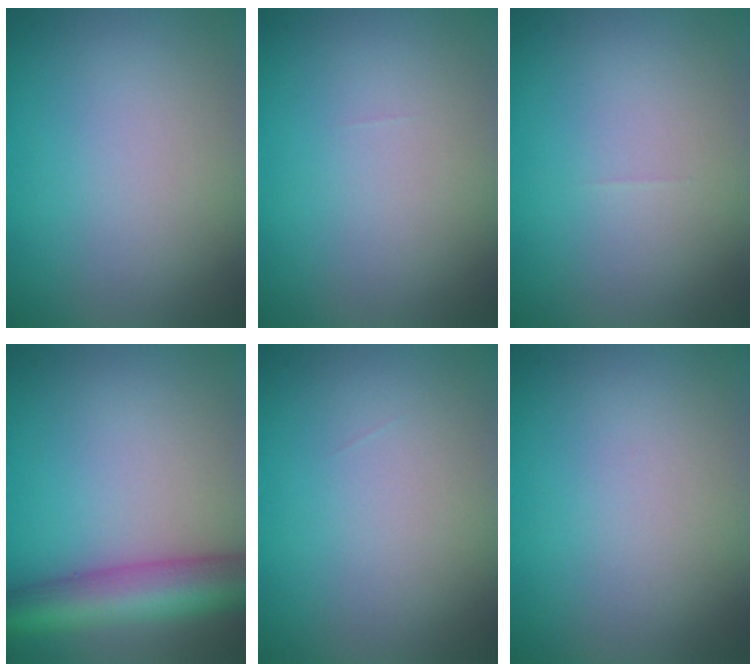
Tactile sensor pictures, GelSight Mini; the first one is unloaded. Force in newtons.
{"total": 0.0}
{"total": 0.0}
{"total": 7.4, "press": 7.4, "slide": 0.4}
{"total": 0.0}
{"total": 0.0}